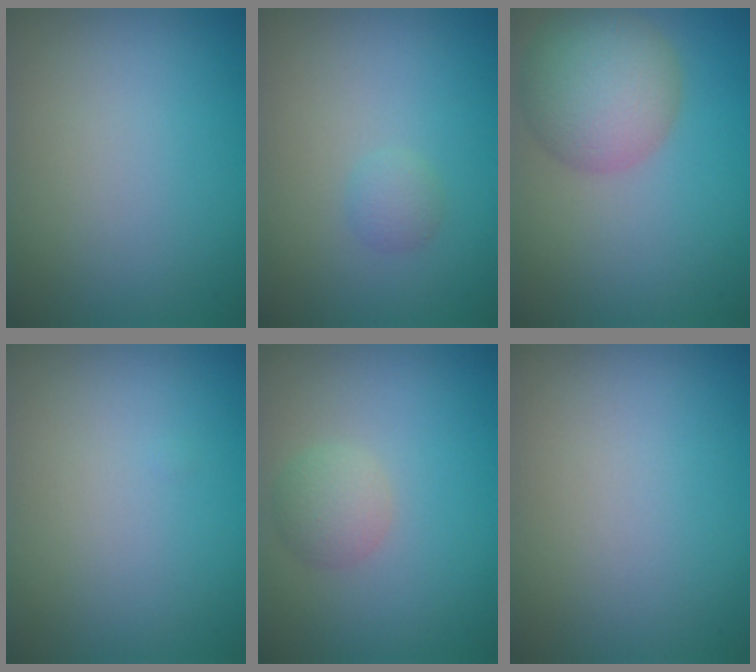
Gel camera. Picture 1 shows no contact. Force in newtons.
{"total": 1.0, "press": 1.0, "slide": 0.1}
{"total": 6.2, "press": 6.2, "slide": 0.5}
{"total": 0.0}
{"total": 2.1, "press": 2.1, "slide": 0.1}
{"total": 0.0}